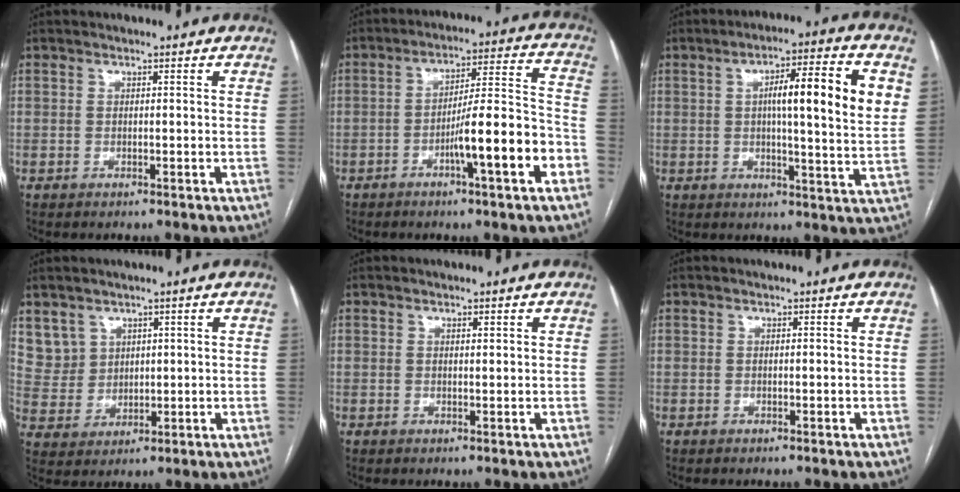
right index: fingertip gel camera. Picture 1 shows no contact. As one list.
[{"total": 12.2, "force": [-5.0, 0.6, 11.1], "torque": [-0.168, 0.012, -0.075]}, {"total": 14.0, "force": [3.3, 1.2, 13.5], "torque": [-0.197, 0.016, 0.043]}, {"total": 5.5, "force": [3.2, 4.4, 0.2], "torque": [-0.004, 0.009, 0.076]}, {"total": 0.6, "force": [0.4, 0.1, 0.4], "torque": [-0.008, -0.002, 0.006]}, {"total": 0.0}]